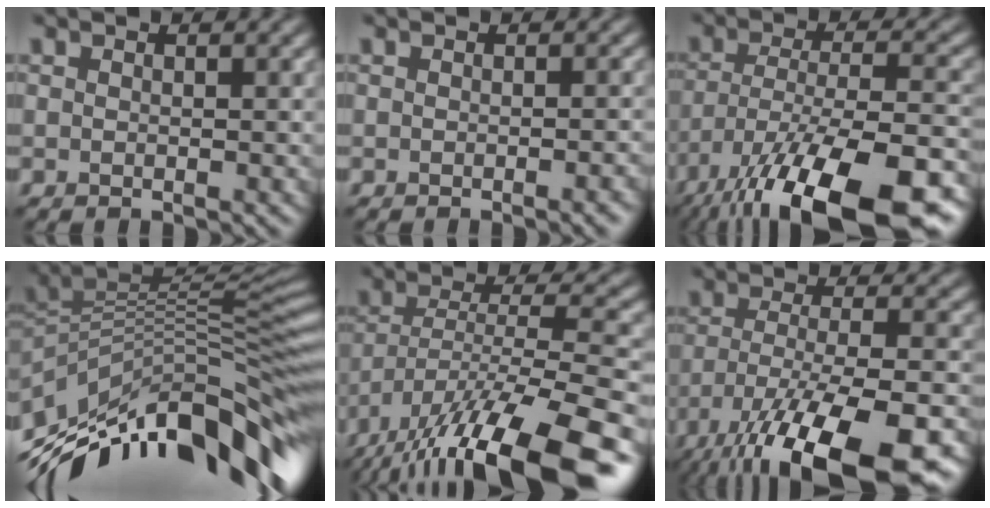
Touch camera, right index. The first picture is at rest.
{"total": 1.2, "force": [-0.7, 0.3, 0.9], "torque": [-0.005, 0.002, -0.013]}
{"total": 16.9, "force": [-10.8, 5.5, 11.8], "torque": [-0.213, -0.026, -0.160]}
{"total": 13.1, "force": [-5.4, 5.1, 10.8], "torque": [-0.195, 0.012, -0.090]}
{"total": 15.7, "force": [-10.6, 4.1, 10.8], "torque": [-0.198, 0.003, -0.174]}
{"total": 14.6, "force": [-9.3, 4.5, 10.4], "torque": [-0.200, -0.028, -0.144]}